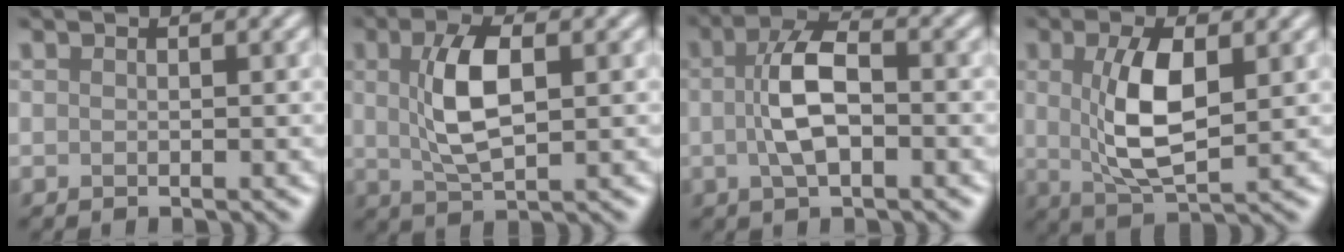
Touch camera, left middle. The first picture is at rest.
{"total": 5.4, "force": [1.0, 2.2, 4.8], "torque": [-0.100, 0.005, 0.019]}
{"total": 5.0, "force": [-0.2, 2.3, 4.5], "torque": [-0.090, 0.007, -0.009]}
{"total": 6.3, "force": [0.9, 2.6, 5.6], "torque": [-0.118, -0.002, 0.022]}